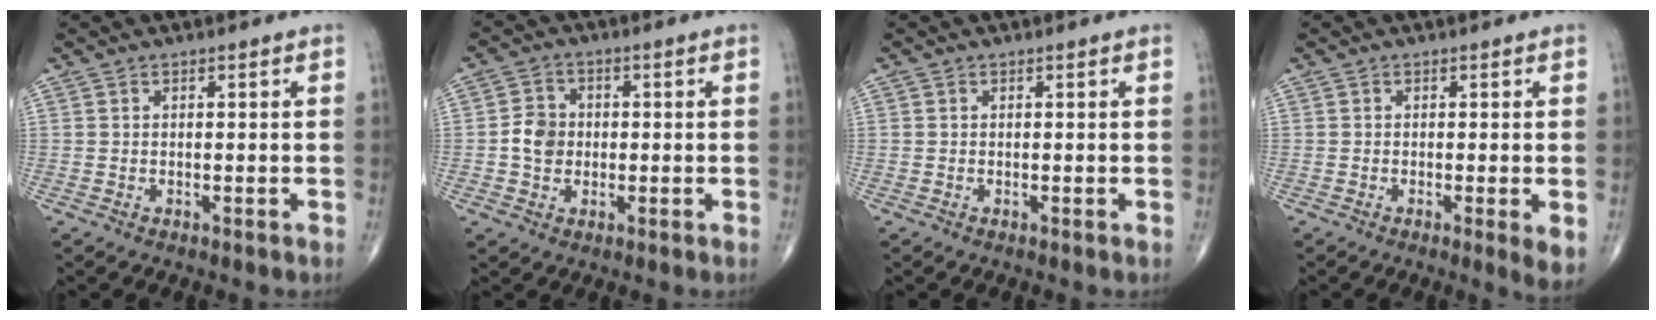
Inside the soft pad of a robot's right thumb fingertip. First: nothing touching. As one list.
[{"total": 5.0, "force": [-0.3, 4.3, 2.5], "torque": [-0.032, 0.007, -0.012]}, {"total": 0.0}, {"total": 3.2, "force": [-0.6, 0.4, 3.2], "torque": [-0.053, -0.012, -0.014]}]